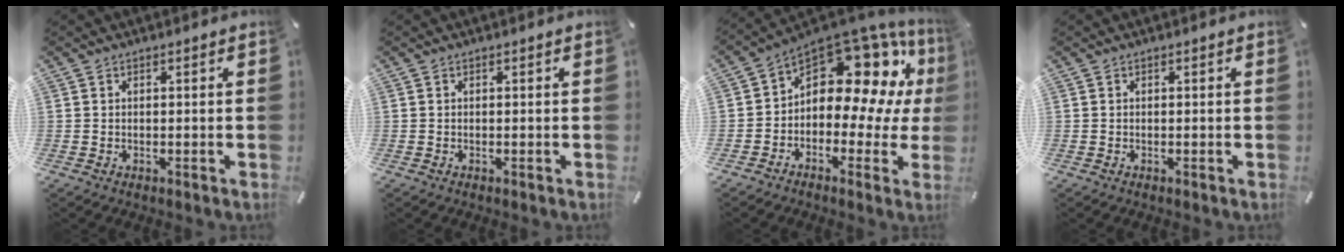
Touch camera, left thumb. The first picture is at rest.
{"total": 0.0}
{"total": 14.5, "force": [6.4, 8.8, 9.6], "torque": [-0.143, -0.062, 0.100]}
{"total": 0.0}